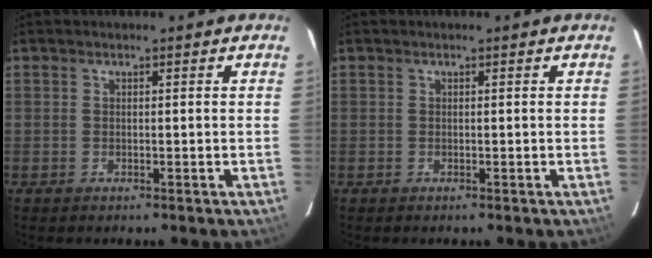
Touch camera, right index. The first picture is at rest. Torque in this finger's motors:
{"motor_torque": [0.00, 0.00, 0.01, 0.00]}